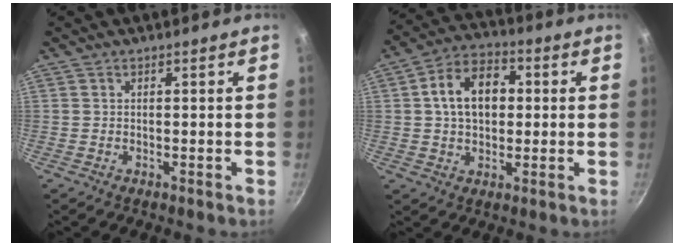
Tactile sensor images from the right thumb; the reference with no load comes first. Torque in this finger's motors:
{"motor_torque": [0.00, 0.28, 0.11, 0.11, 0.08]}